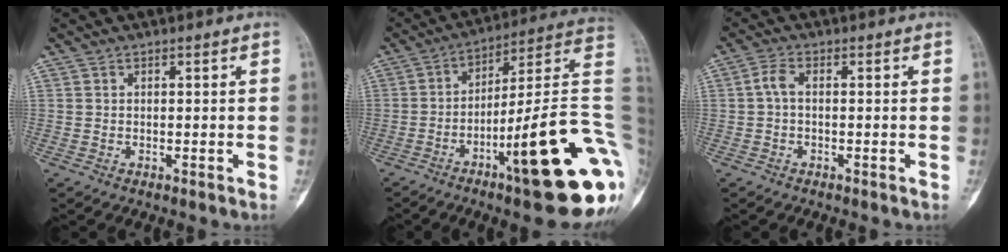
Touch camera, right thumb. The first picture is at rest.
{"total": 25.0, "force": [-8.0, 4.2, 23.3], "torque": [-0.259, 0.047, -0.114]}
{"total": 2.5, "force": [-0.2, 1.2, 2.2], "torque": [-0.048, 0.005, -0.010]}